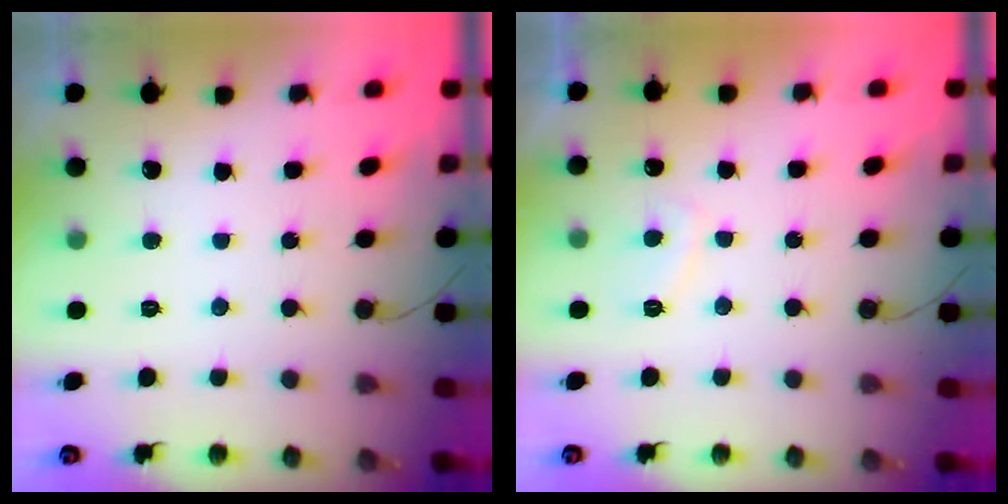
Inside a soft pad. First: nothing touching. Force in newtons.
{"total": 3.3, "press": 3.2, "slide": 0.7}